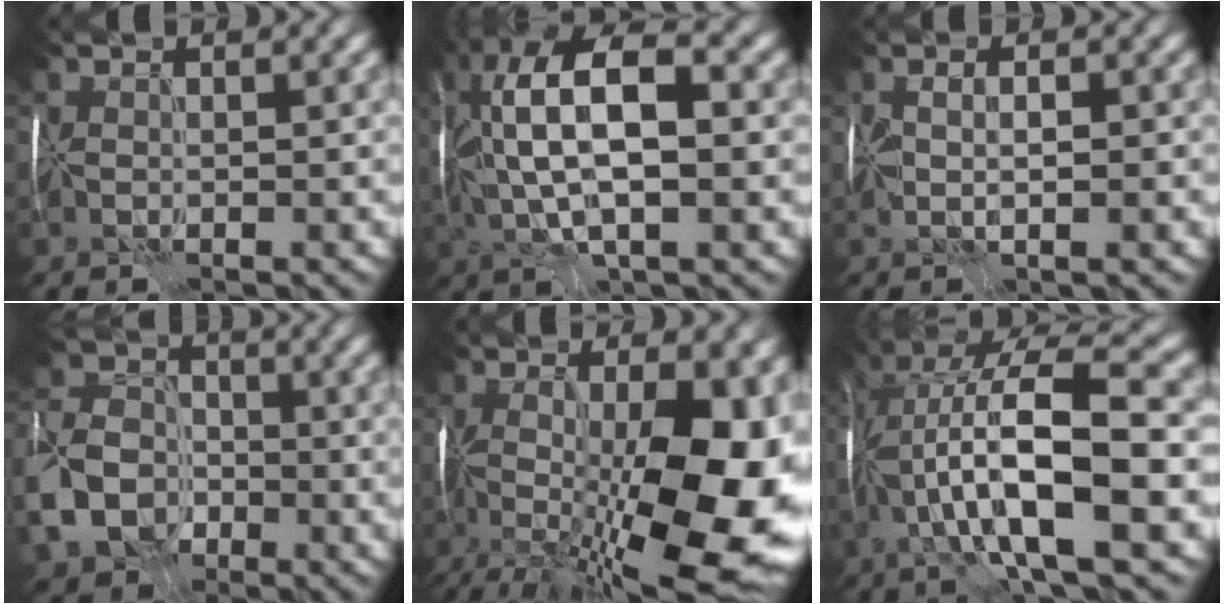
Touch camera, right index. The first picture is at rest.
{"total": 12.6, "force": [1.8, 4.9, 11.5], "torque": [-0.216, 0.019, 0.031]}
{"total": 1.8, "force": [-0.3, 0.1, 1.8], "torque": [-0.038, -0.003, -0.003]}
{"total": 7.8, "force": [-3.1, 6.0, 4.0], "torque": [-0.101, -0.009, -0.071]}
{"total": 17.5, "force": [-3.0, 6.3, 16.0], "torque": [-0.258, -0.032, -0.026]}
{"total": 13.5, "force": [-2.1, 3.5, 12.9], "torque": [-0.250, 0.024, -0.038]}